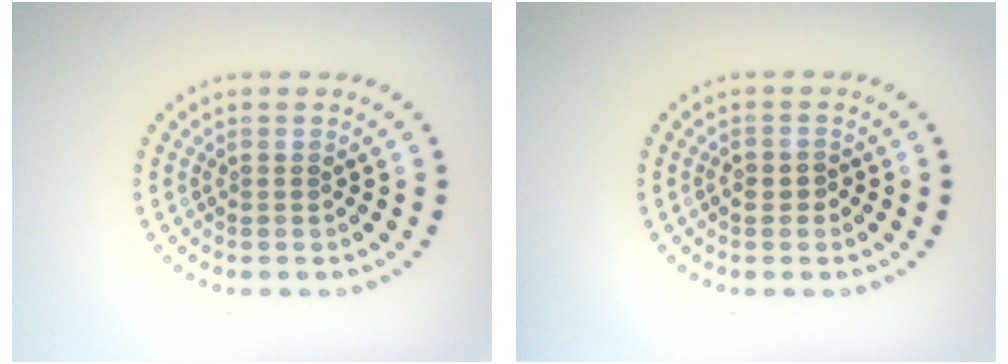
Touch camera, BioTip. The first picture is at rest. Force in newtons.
{"total": 0.9, "press": 0.8, "slide": 0.3}